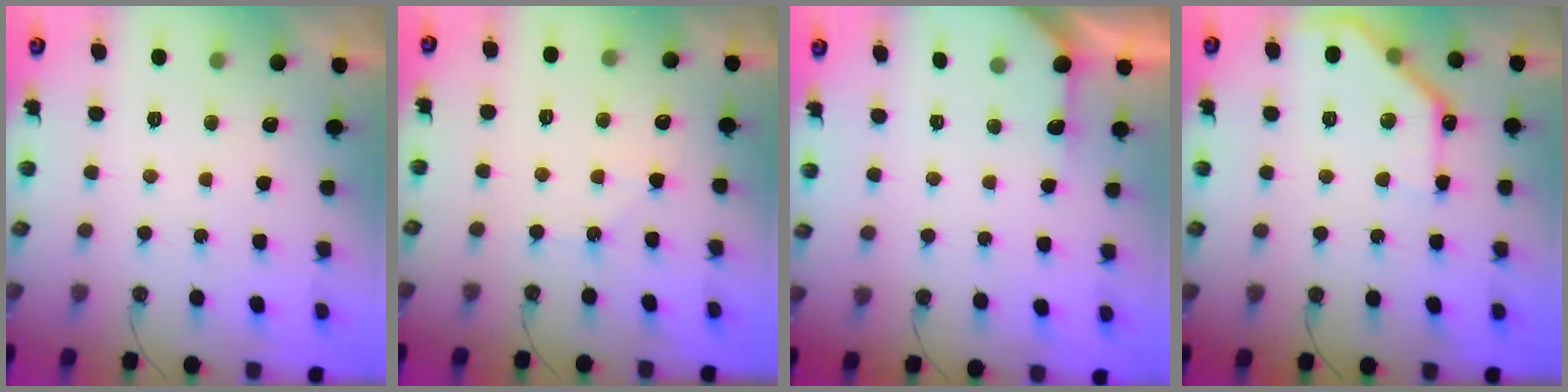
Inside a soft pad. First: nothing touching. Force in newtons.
{"total": 4.6, "press": 4.5, "slide": 0.7}
{"total": 3.5, "press": 3.5, "slide": 0.4}
{"total": 12.8, "press": 12.8, "slide": 0.6}